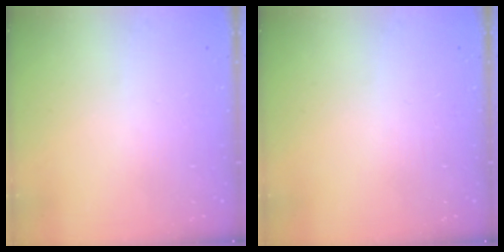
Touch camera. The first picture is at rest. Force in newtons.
{"total": 0.0}